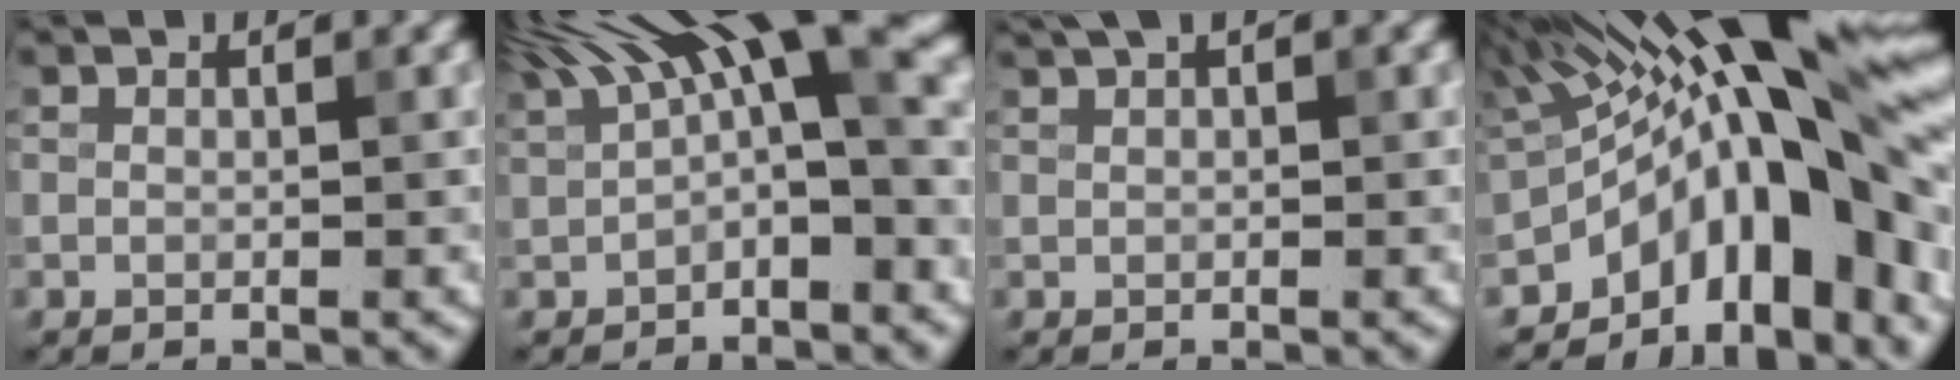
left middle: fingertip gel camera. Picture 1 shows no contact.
{"total": 9.4, "force": [3.4, 2.9, 8.2], "torque": [-0.129, 0.018, 0.045]}
{"total": 2.5, "force": [1.4, 0.9, 1.8], "torque": [-0.019, 0.009, 0.016]}
{"total": 15.7, "force": [-1.6, 6.6, 14.2], "torque": [-0.182, 0.028, -0.036]}